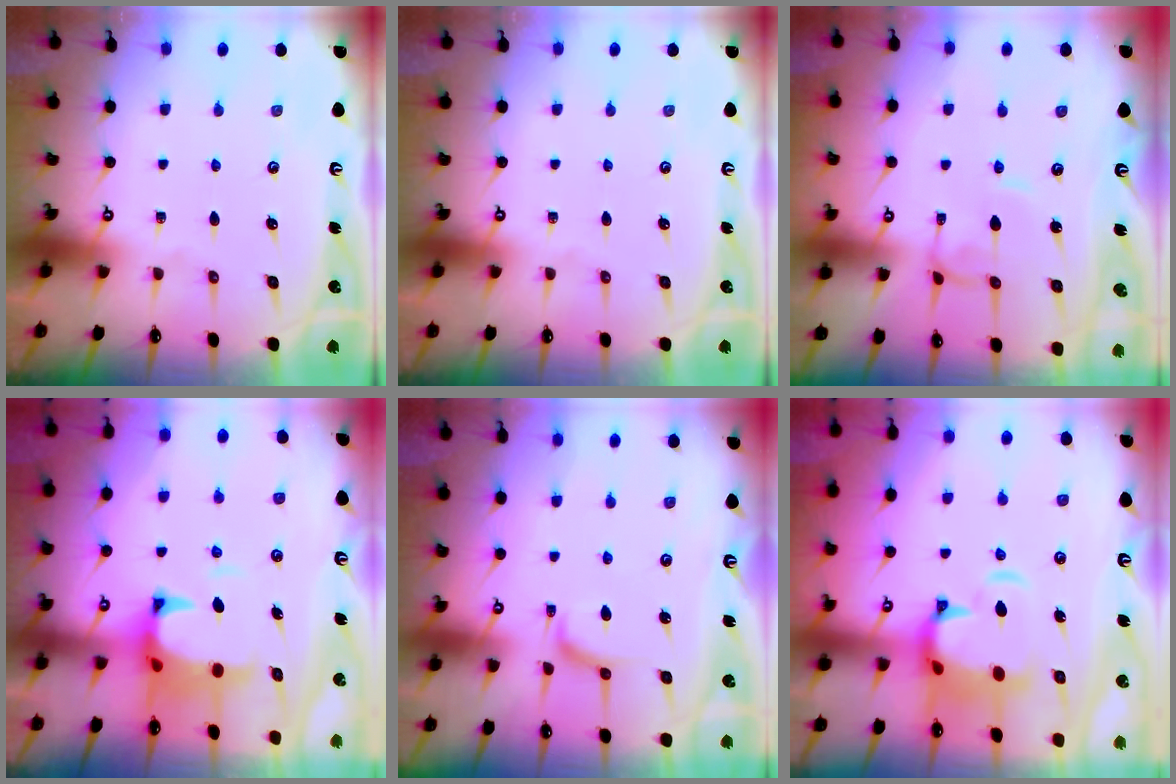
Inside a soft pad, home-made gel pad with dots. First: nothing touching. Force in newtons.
{"total": 0.0}
{"total": 2.0, "press": 2.0, "slide": 0.1}
{"total": 2.8, "press": 2.5, "slide": 1.1}
{"total": 2.9, "press": 2.8, "slide": 1.0}
{"total": 4.7, "press": 4.4, "slide": 1.7}